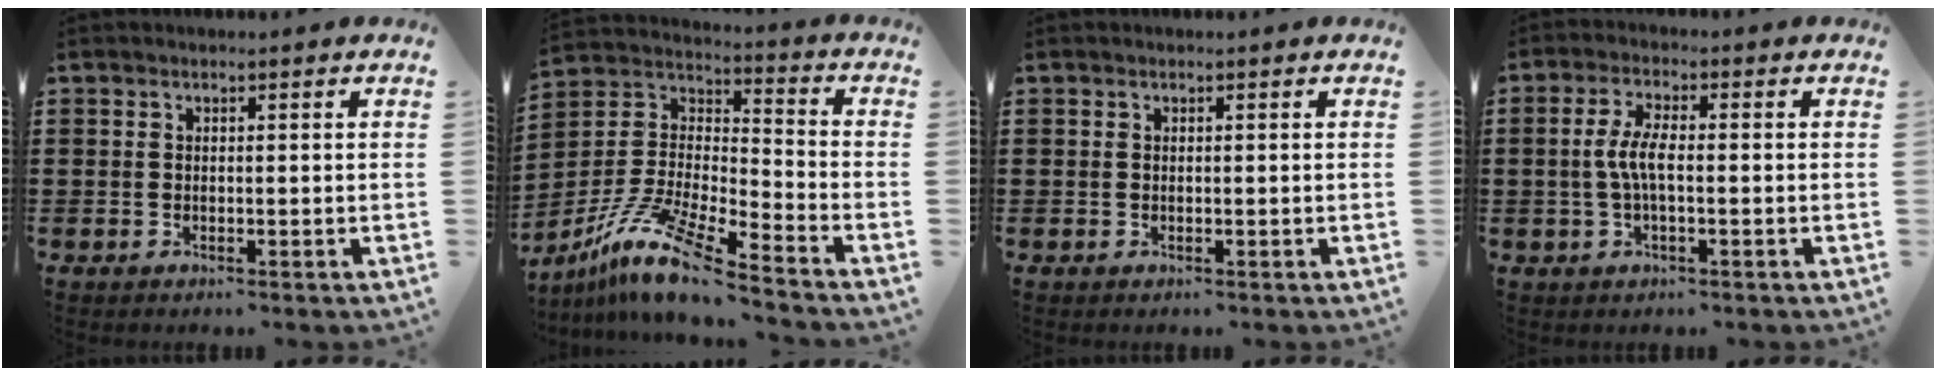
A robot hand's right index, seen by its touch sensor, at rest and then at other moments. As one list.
[{"total": 11.9, "force": [-9.6, 0.9, 6.9], "torque": [-0.160, 0.006, -0.197]}, {"total": 0.0}, {"total": 4.6, "force": [-0.7, 1.3, 4.4], "torque": [-0.101, -0.003, -0.021]}]